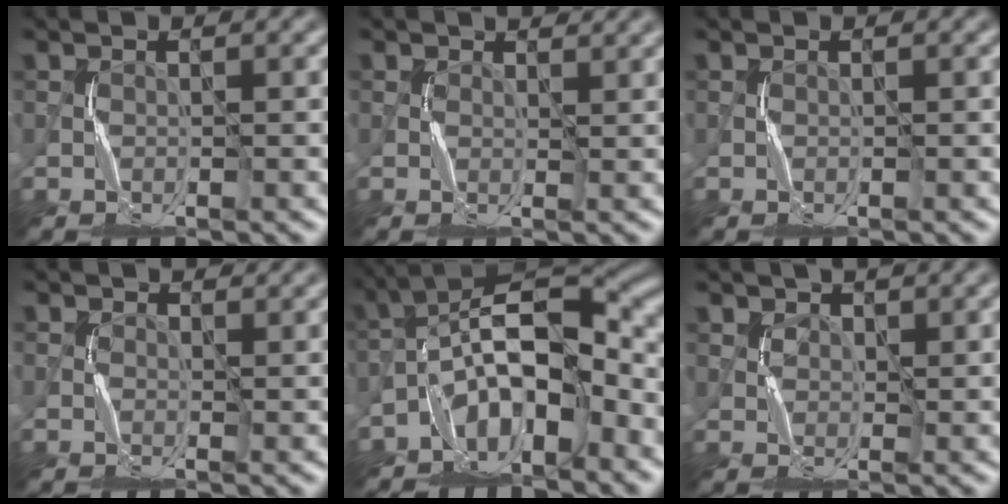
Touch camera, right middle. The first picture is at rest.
{"total": 1.9, "force": [1.5, 0.8, 0.8], "torque": [-0.014, -0.002, 0.022]}
{"total": 0.0}
{"total": 1.8, "force": [1.3, 0.9, 0.7], "torque": [-0.013, -0.003, 0.018]}
{"total": 9.9, "force": [-3.9, 4.3, 8.0], "torque": [-0.133, 0.019, -0.079]}
{"total": 2.2, "force": [1.6, 1.2, 0.8], "torque": [-0.020, -0.004, 0.033]}